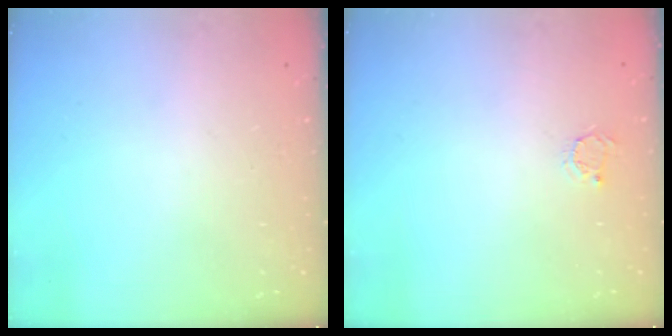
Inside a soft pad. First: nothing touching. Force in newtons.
{"total": 2.3, "press": 2.3, "slide": 0.3}